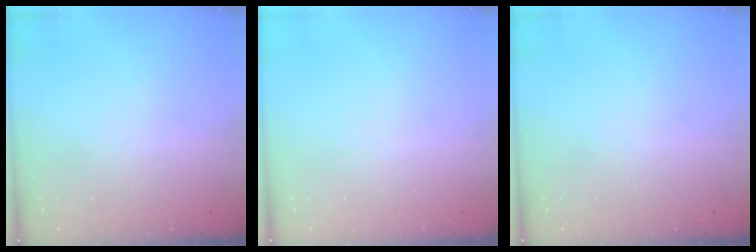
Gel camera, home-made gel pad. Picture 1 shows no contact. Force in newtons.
{"total": 0.0}
{"total": 0.0}